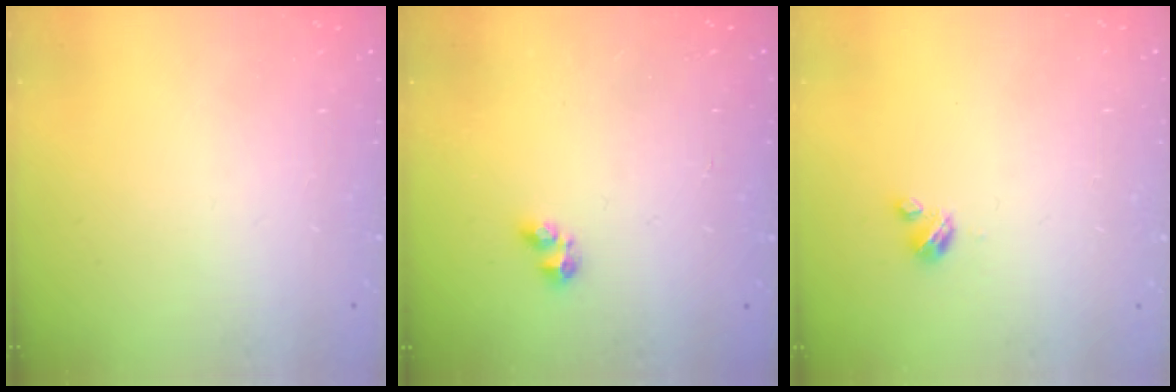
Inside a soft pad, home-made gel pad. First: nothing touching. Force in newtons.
{"total": 2.8, "press": 2.7, "slide": 0.5}
{"total": 2.7, "press": 2.7, "slide": 0.3}